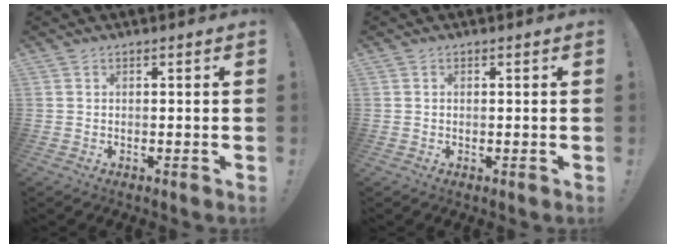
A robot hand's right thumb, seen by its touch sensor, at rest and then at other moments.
{"total": 0.0}